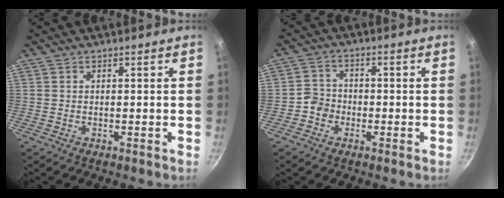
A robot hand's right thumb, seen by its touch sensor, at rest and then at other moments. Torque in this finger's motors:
{"motor_torque": [0.40, 0.15, 0.48, -0.17, 0.00]}